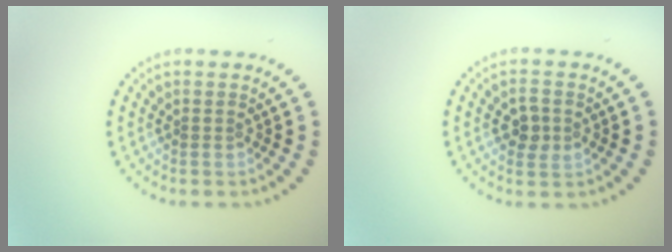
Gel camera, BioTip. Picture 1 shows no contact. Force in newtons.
{"total": 2.0, "press": 2.0, "slide": 0.1}